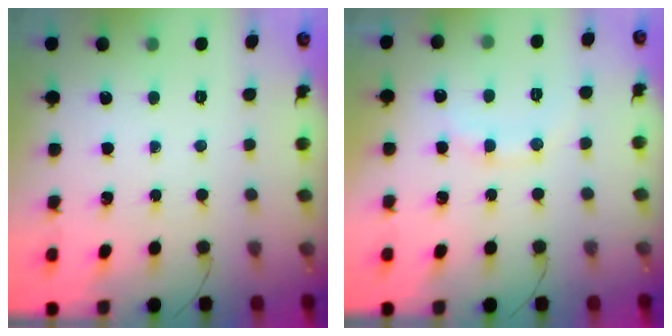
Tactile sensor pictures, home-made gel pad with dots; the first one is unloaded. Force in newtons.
{"total": 8.6, "press": 8.6, "slide": 0.6}